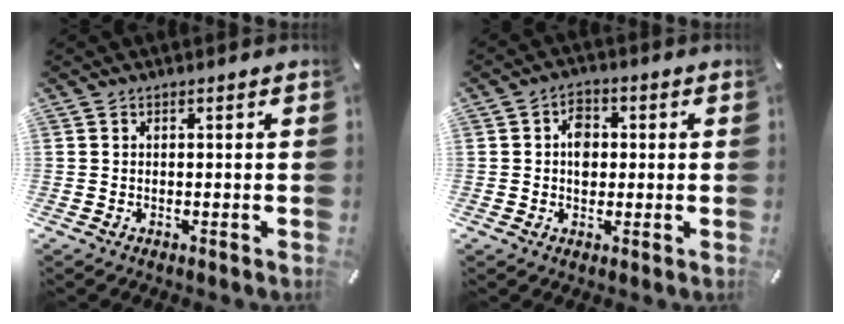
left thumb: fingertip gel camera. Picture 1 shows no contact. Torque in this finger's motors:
{"motor_torque": [-0.15, 0.35, 0.27, -0.25, 0.19]}